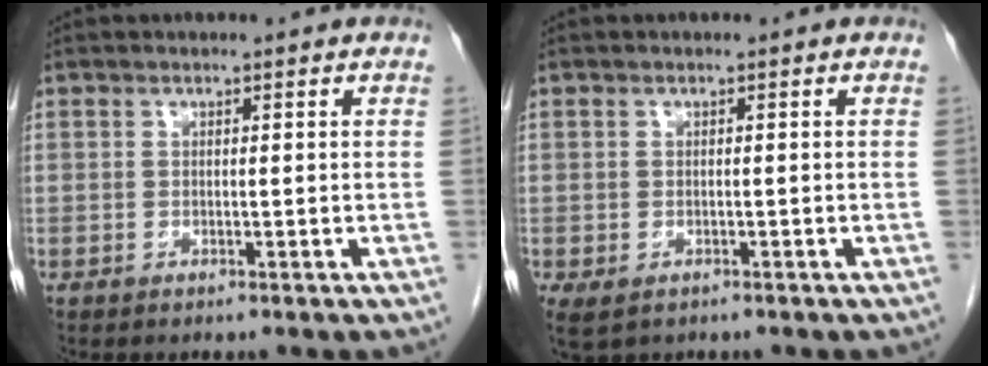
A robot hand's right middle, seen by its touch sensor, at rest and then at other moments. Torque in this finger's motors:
{"motor_torque": [0.65, -0.81, 0.20, 0.07]}